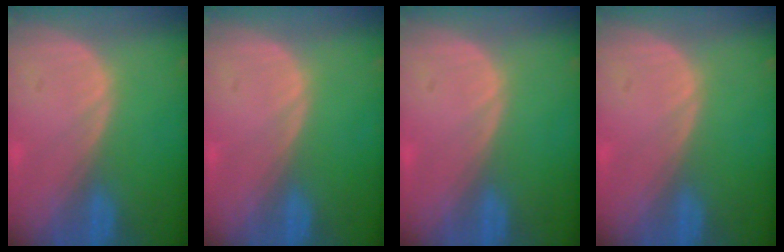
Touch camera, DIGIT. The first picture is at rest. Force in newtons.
{"total": 0.0}
{"total": 0.0}
{"total": 0.0}